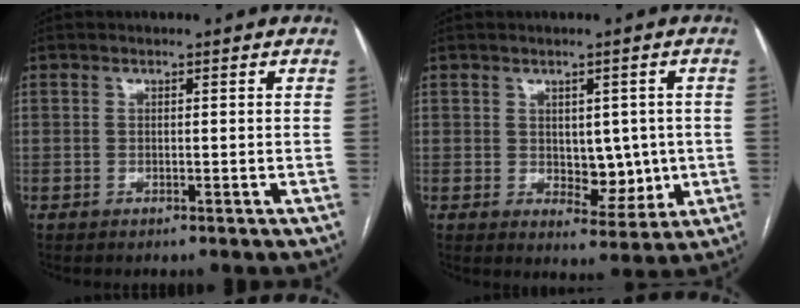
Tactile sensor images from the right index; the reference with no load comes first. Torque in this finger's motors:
{"motor_torque": [0.04, 0.18, 0.01, 0.01]}